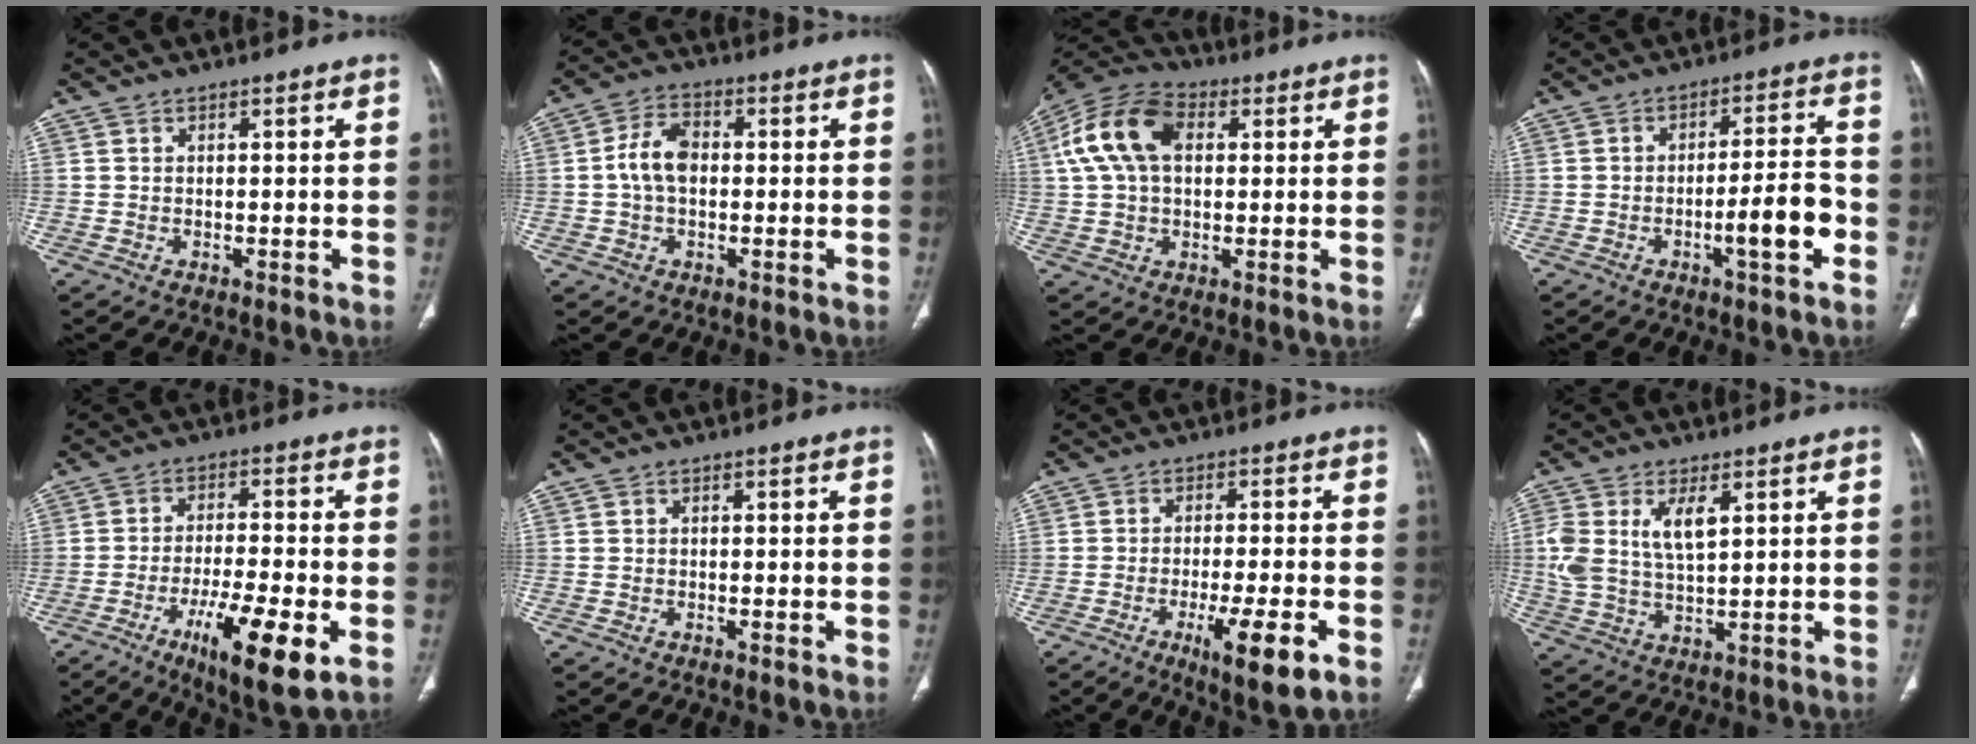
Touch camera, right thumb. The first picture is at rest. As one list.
[{"total": 6.8, "force": [-0.1, 4.5, 5.1], "torque": [-0.093, 0.017, -0.008]}, {"total": 13.8, "force": [3.2, 8.9, 10.1], "torque": [-0.198, 0.028, 0.051]}, {"total": 8.7, "force": [-3.2, 1.7, 7.9], "torque": [-0.115, 0.025, -0.048]}, {"total": 14.0, "force": [-5.8, 3.2, 12.4], "torque": [-0.211, 0.003, -0.090]}, {"total": 0.6, "force": [-0.2, 0.1, 0.5], "torque": [-0.013, -0.001, -0.005]}, {"total": 10.1, "force": [-4.3, 1.8, 9.0], "torque": [-0.148, -0.004, -0.064]}, {"total": 8.8, "force": [2.7, 4.2, 7.2], "torque": [-0.156, -0.001, 0.060]}]